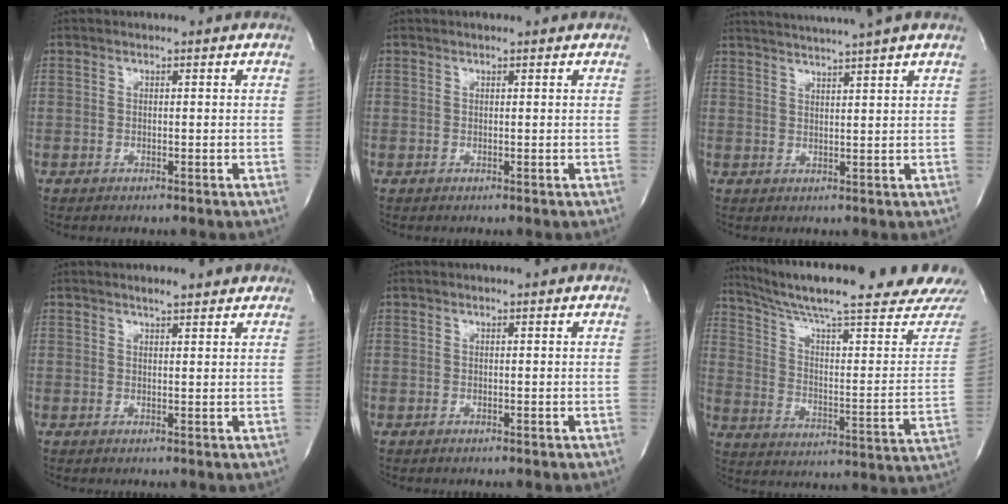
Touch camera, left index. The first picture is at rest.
{"total": 1.0, "force": [0.8, 0.1, 0.5], "torque": [-0.008, 0.010, 0.012]}
{"total": 10.2, "force": [8.9, -1.5, 4.6], "torque": [-0.079, 0.010, 0.118]}
{"total": 3.0, "force": [2.7, 0.5, 1.3], "torque": [-0.023, 0.009, 0.034]}
{"total": 0.0}
{"total": 26.0, "force": [22.7, -0.3, 12.8], "torque": [-0.200, -0.068, 0.313]}